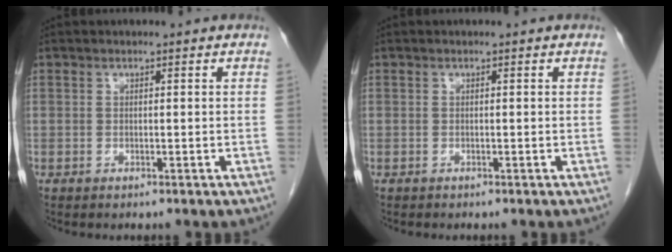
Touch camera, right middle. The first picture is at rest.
{"total": 0.0}